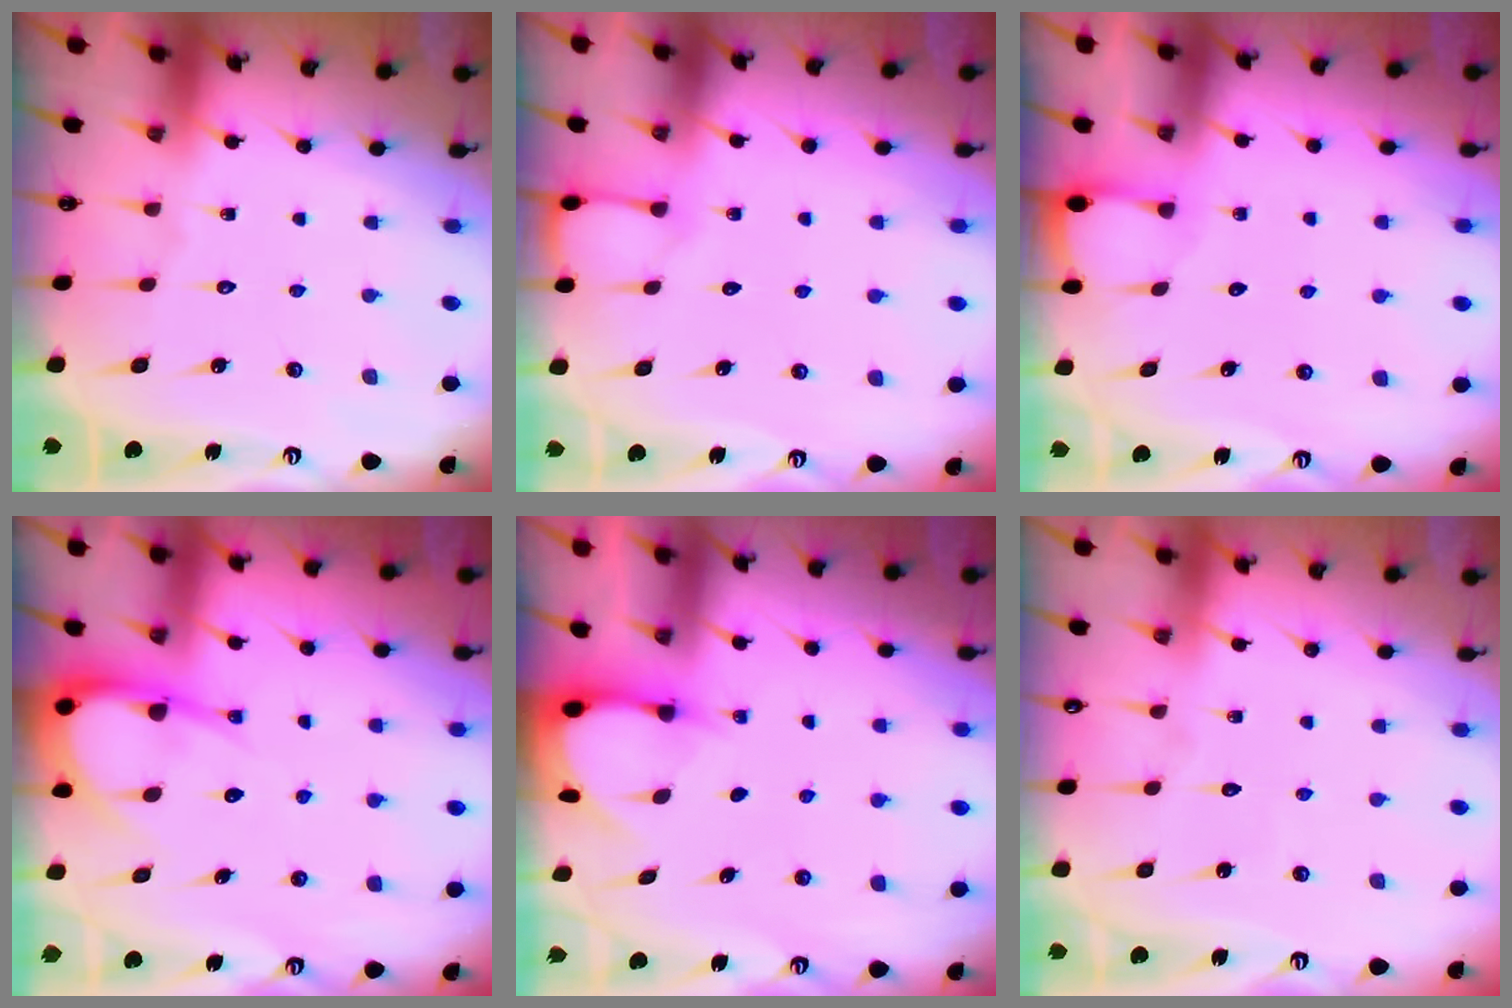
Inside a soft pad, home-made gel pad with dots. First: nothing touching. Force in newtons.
{"total": 2.9, "press": 2.9, "slide": 0.3}
{"total": 2.0, "press": 2.0, "slide": 0.2}
{"total": 8.2, "press": 8.2, "slide": 0.8}
{"total": 3.1, "press": 3.1, "slide": 0.3}
{"total": 3.1, "press": 3.0, "slide": 0.3}